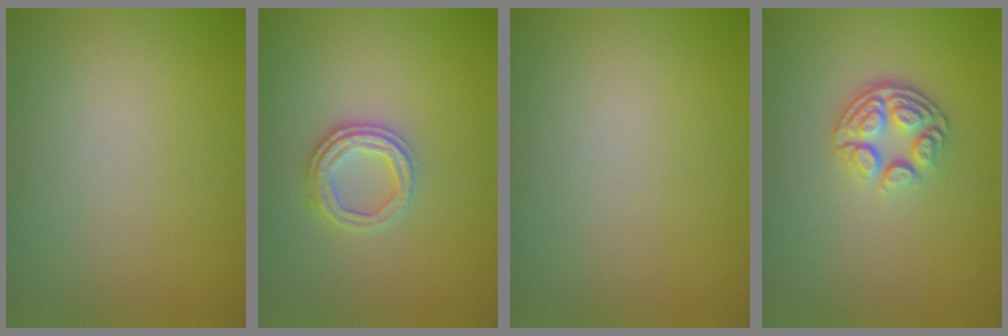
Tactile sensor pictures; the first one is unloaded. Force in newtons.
{"total": 2.4, "press": 2.3, "slide": 0.7}
{"total": 0.0}
{"total": 3.9, "press": 2.7, "slide": 2.8}